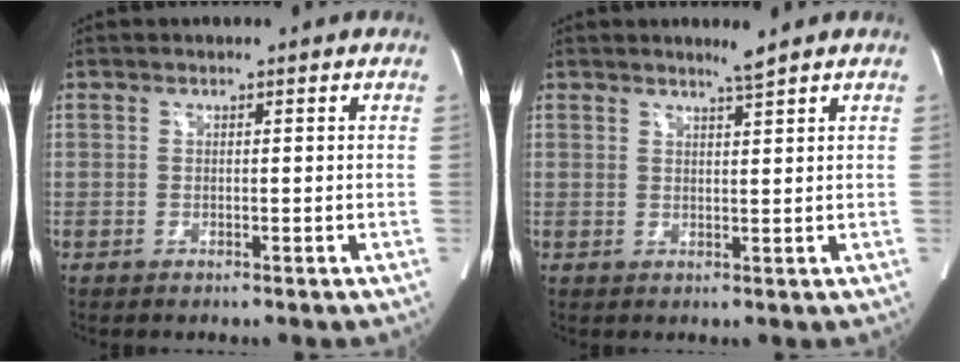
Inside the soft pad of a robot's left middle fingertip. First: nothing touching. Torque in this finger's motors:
{"motor_torque": [-0.05, -0.07, -0.01, 0.00]}